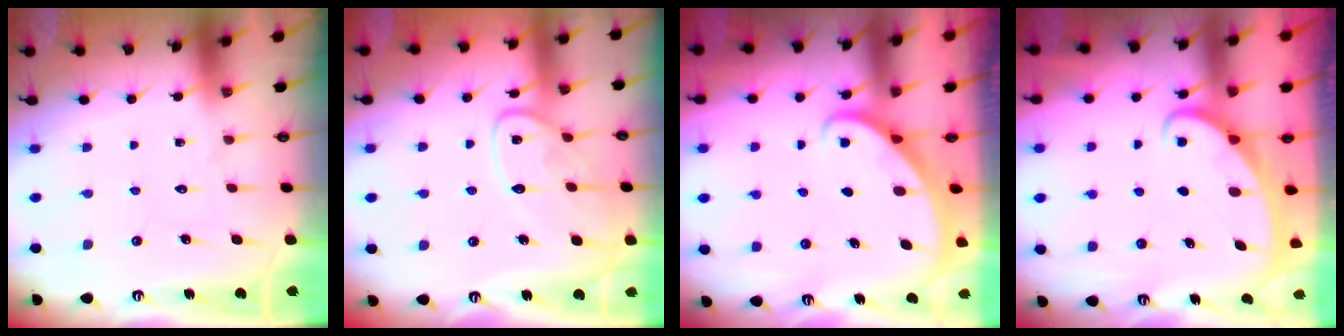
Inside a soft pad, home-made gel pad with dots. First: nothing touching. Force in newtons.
{"total": 13.0, "press": 12.9, "slide": 1.0}
{"total": 1.8, "press": 1.8, "slide": 0.0}
{"total": 2.2, "press": 2.2, "slide": 0.1}